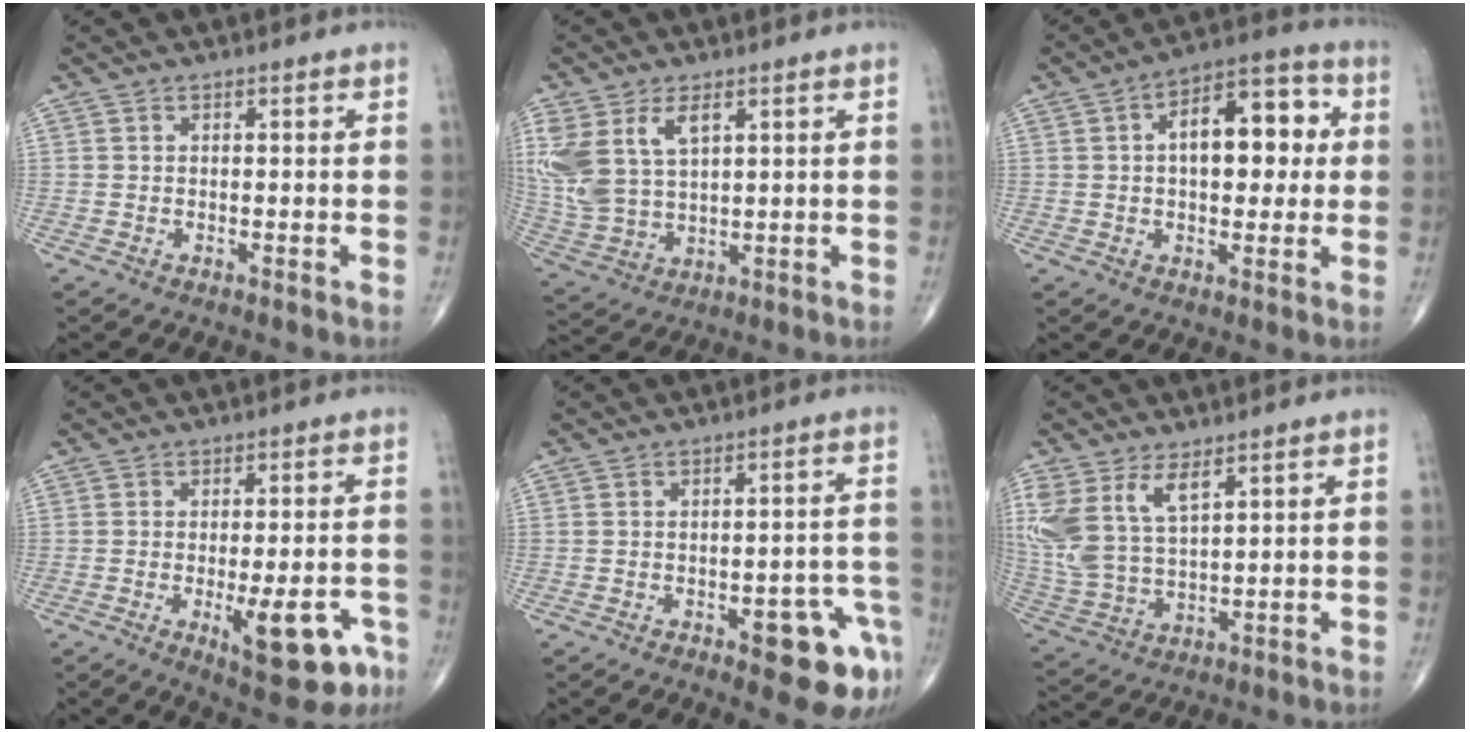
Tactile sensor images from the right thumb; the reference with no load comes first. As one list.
[{"total": 14.0, "force": [5.3, 8.2, 9.9], "torque": [-0.228, -0.012, 0.120]}, {"total": 14.7, "force": [2.3, 7.9, 12.2], "torque": [-0.145, 0.027, 0.028]}, {"total": 11.6, "force": [-4.8, 4.2, 9.7], "torque": [-0.110, 0.012, -0.055]}, {"total": 11.5, "force": [-5.5, 4.1, 9.3], "torque": [-0.080, 0.033, -0.059]}, {"total": 12.9, "force": [6.0, 6.5, 9.4], "torque": [-0.210, -0.017, 0.133]}]